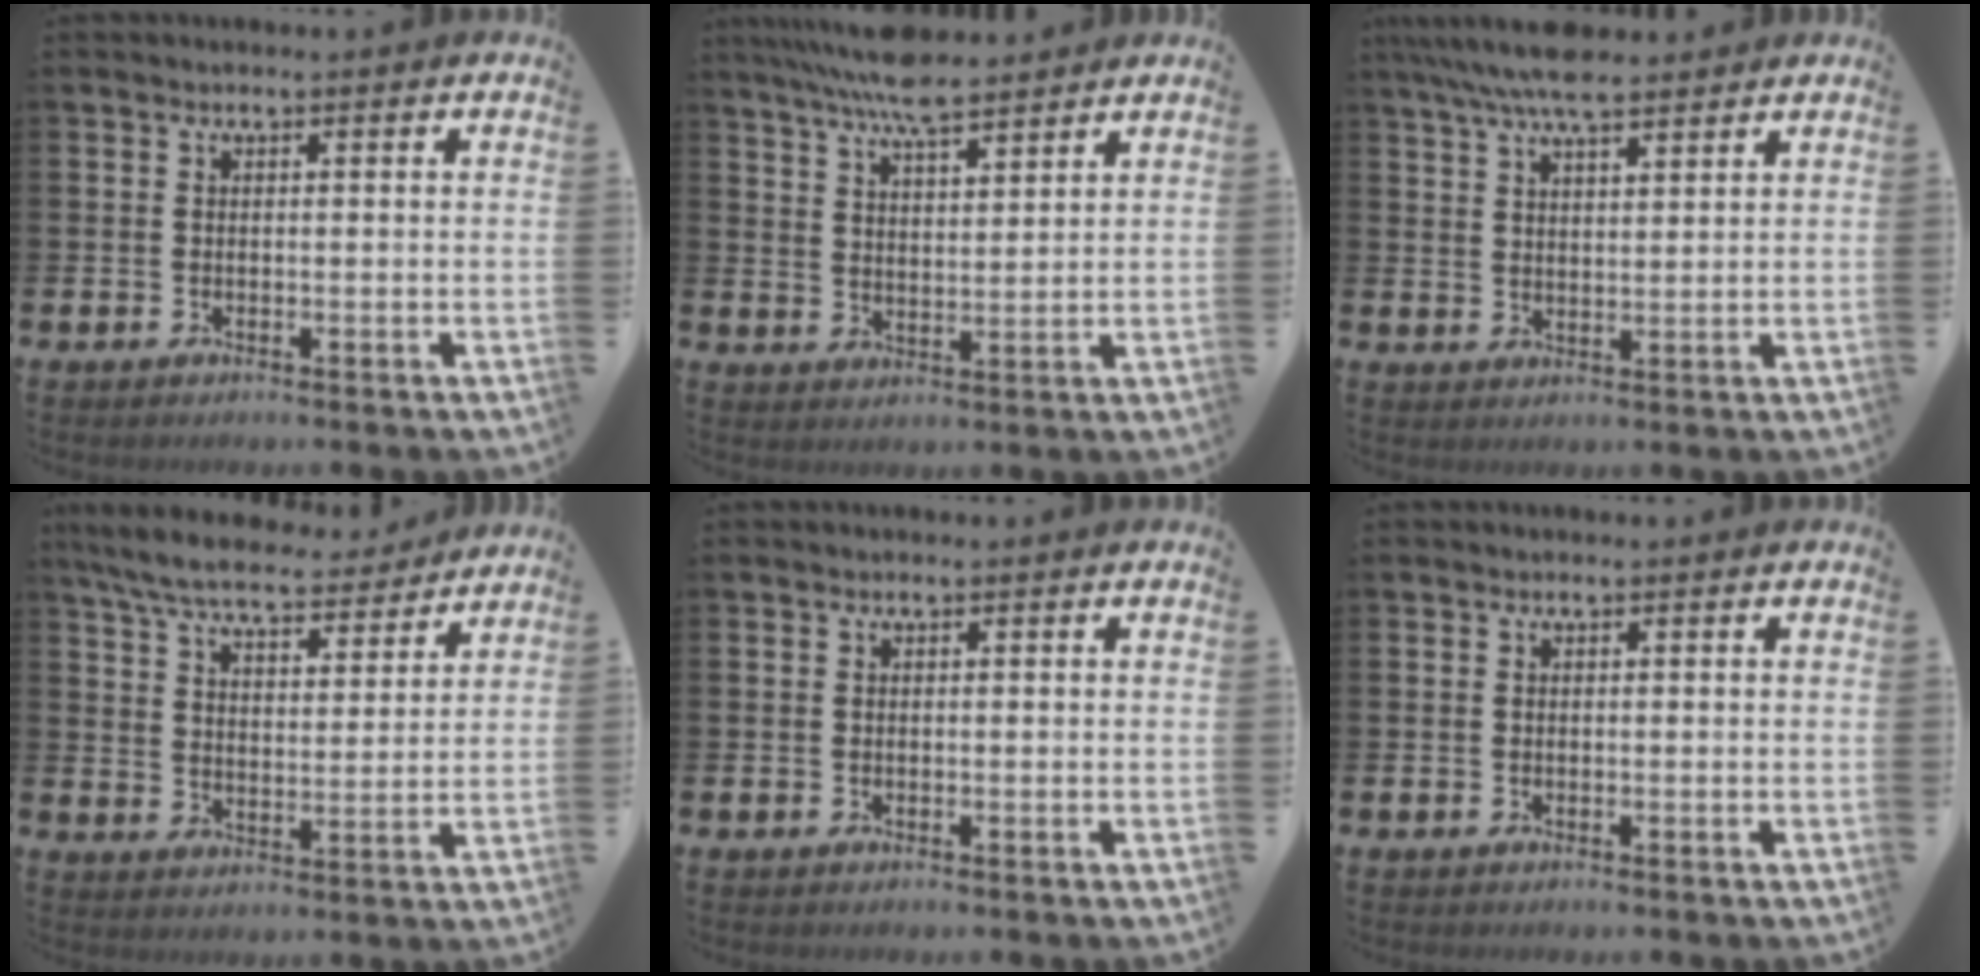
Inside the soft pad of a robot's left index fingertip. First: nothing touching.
{"total": 6.7, "force": [6.3, 0.9, 2.3], "torque": [-0.062, -0.025, 0.114]}
{"total": 6.5, "force": [5.8, 1.6, 2.6], "torque": [-0.059, -0.019, 0.104]}
{"total": 7.8, "force": [7.2, 1.5, 2.6], "torque": [-0.080, -0.038, 0.129]}
{"total": 0.0}
{"total": 0.0}